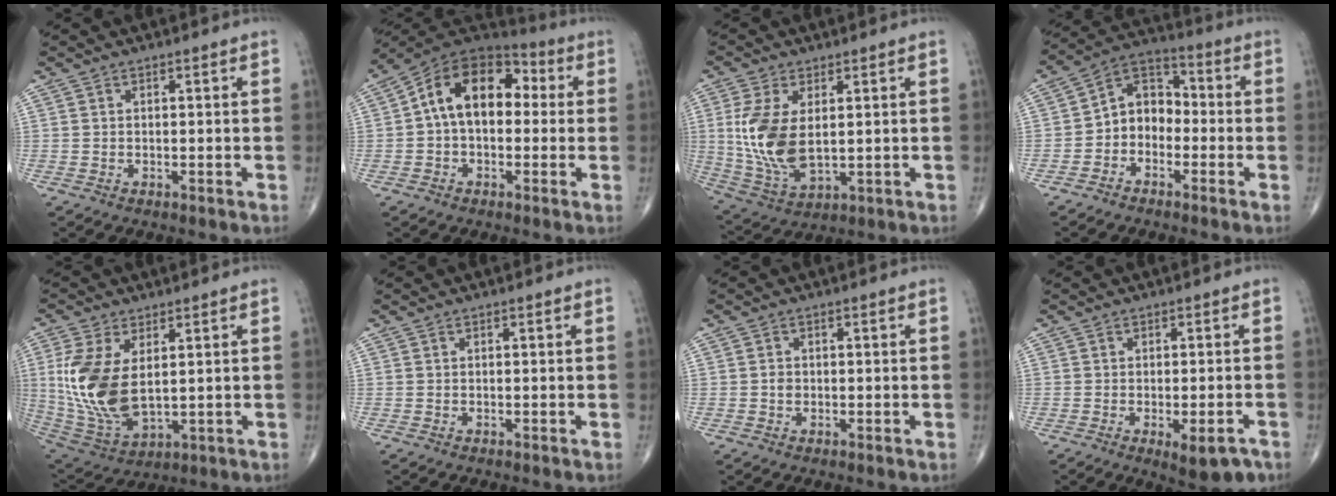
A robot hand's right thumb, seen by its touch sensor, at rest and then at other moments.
{"total": 15.0, "force": [1.5, 9.8, 11.3], "torque": [-0.150, 0.046, 0.009]}
{"total": 12.6, "force": [1.7, 6.8, 10.5], "torque": [-0.217, -0.012, 0.047]}
{"total": 8.5, "force": [-2.1, 6.6, 4.9], "torque": [-0.048, 0.040, -0.059]}
{"total": 15.1, "force": [2.3, 8.1, 12.5], "torque": [-0.262, -0.015, 0.063]}
{"total": 0.0}
{"total": 1.1, "force": [-0.2, 1.0, 0.5], "torque": [-0.003, 0.005, -0.005]}
{"total": 6.2, "force": [-2.8, 2.3, 5.0], "torque": [-0.062, 0.007, -0.028]}